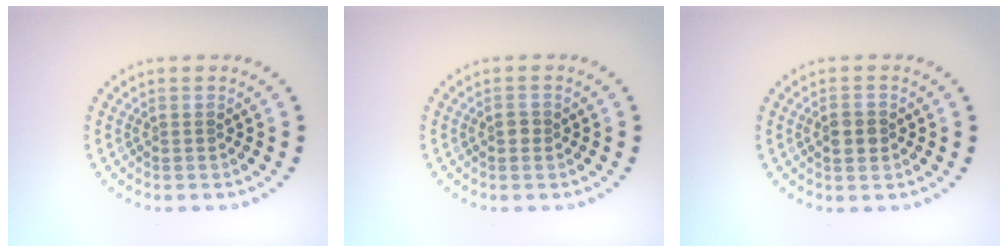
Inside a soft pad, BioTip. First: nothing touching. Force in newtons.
{"total": 0.8, "press": 0.8, "slide": 0.1}
{"total": 1.9, "press": 1.9, "slide": 0.4}